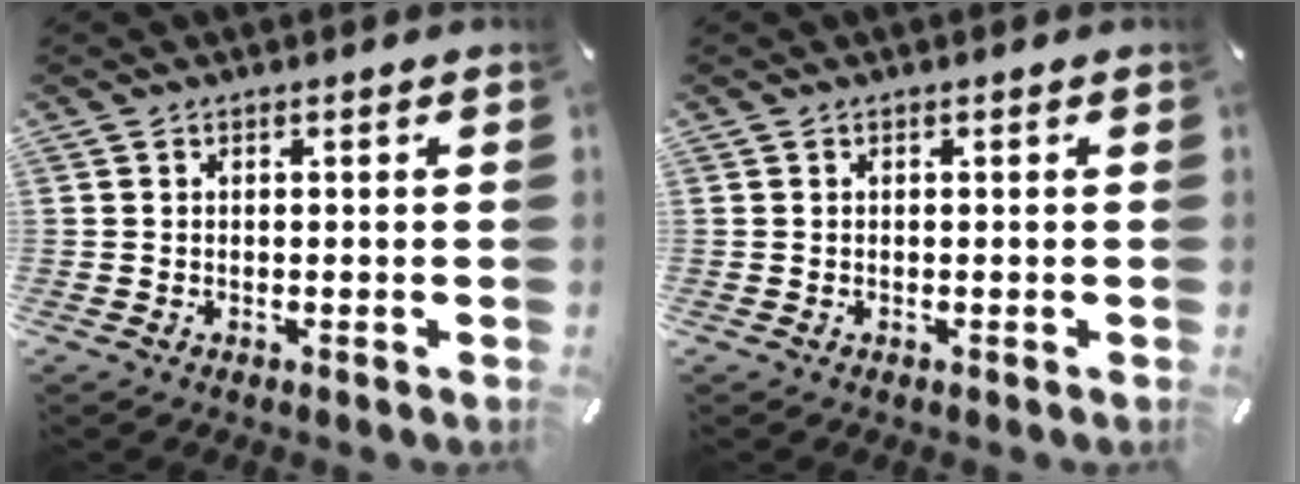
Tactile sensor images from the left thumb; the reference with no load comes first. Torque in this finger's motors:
{"motor_torque": [-0.04, -0.03, -0.03, 0.02, 0.00]}